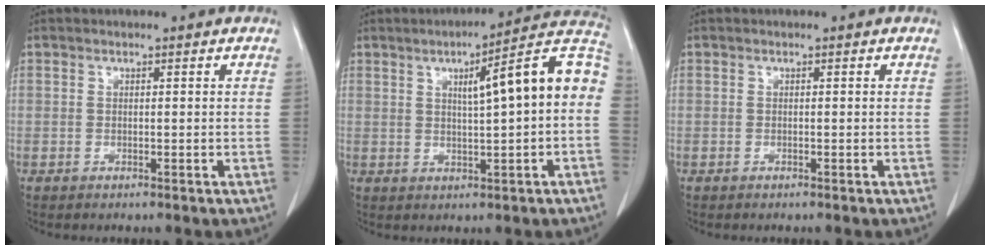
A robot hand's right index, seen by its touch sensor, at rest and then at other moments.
{"total": 13.1, "force": [1.7, 1.0, 12.9], "torque": [-0.174, 0.032, 0.018]}
{"total": 0.0}